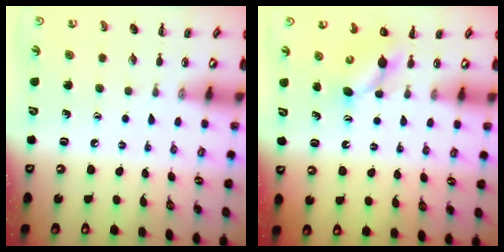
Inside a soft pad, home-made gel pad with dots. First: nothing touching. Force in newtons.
{"total": 4.1, "press": 3.9, "slide": 1.2}